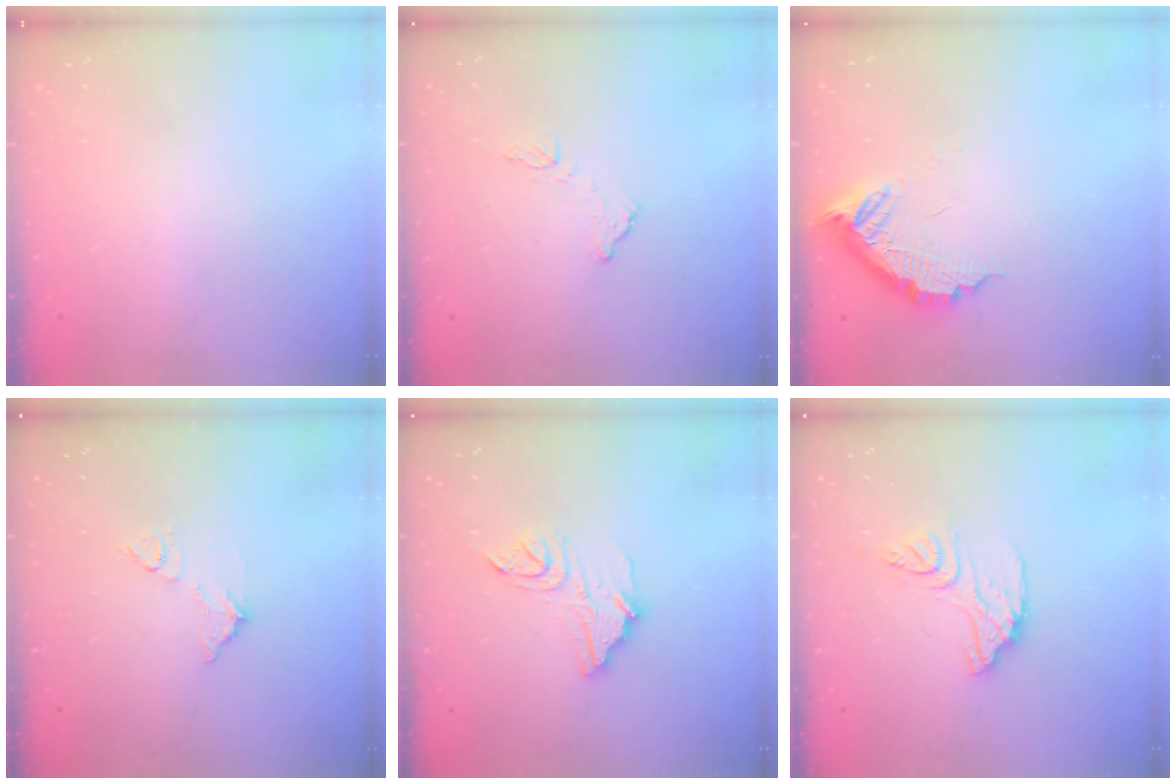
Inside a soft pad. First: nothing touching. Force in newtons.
{"total": 8.2, "press": 8.2, "slide": 0.4}
{"total": 12.1, "press": 12.1, "slide": 0.6}
{"total": 7.3, "press": 7.3, "slide": 0.3}
{"total": 12.9, "press": 12.8, "slide": 1.2}
{"total": 12.5, "press": 12.4, "slide": 1.1}